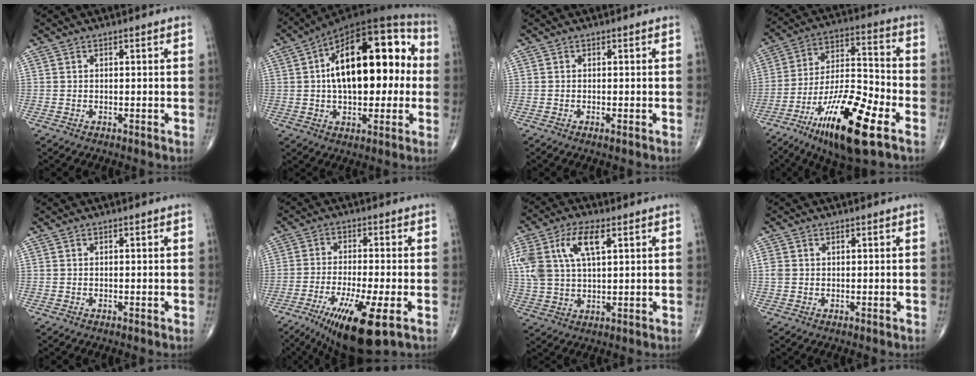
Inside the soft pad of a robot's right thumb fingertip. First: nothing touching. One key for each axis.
{"total": 23.8, "fx": 2.7, "fy": 12.0, "fz": 20.4, "tx": -0.295, "ty": 0.035, "tz": 0.032}
{"total": 0.6, "fx": -0.3, "fy": 0.0, "fz": 0.5, "tx": -0.011, "ty": -0.002, "tz": -0.004}
{"total": 20.6, "fx": -10.6, "fy": 5.5, "fz": 16.8, "tx": -0.312, "ty": 0.044, "tz": -0.183}
{"total": 0.0}
{"total": 13.4, "fx": -6.4, "fy": 2.7, "fz": 11.5, "tx": -0.211, "ty": -0.008, "tz": -0.100}
{"total": 13.1, "fx": 4.7, "fy": 6.3, "fz": 10.4, "tx": -0.230, "ty": 0.006, "tz": 0.091}
{"total": 1.5, "fx": 0.3, "fy": 1.3, "fz": 0.8, "tx": -0.020, "ty": 0.001, "tz": 0.007}